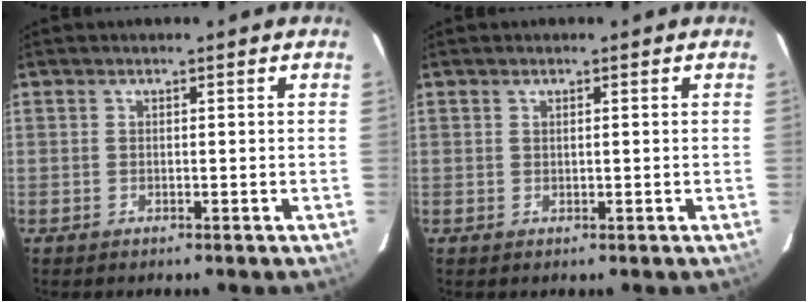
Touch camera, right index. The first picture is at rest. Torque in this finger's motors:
{"motor_torque": [-0.33, -0.02, -0.04, -0.01]}